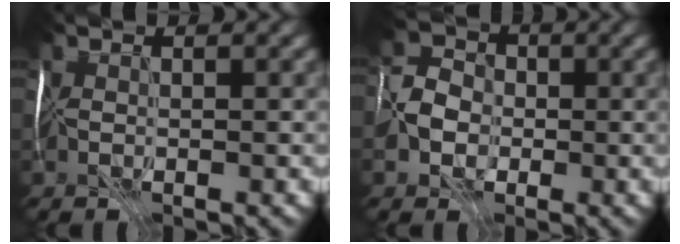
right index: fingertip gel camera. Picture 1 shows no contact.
{"total": 2.4, "force": [-0.8, 2.2, 0.5], "torque": [-0.003, 0.009, -0.022]}